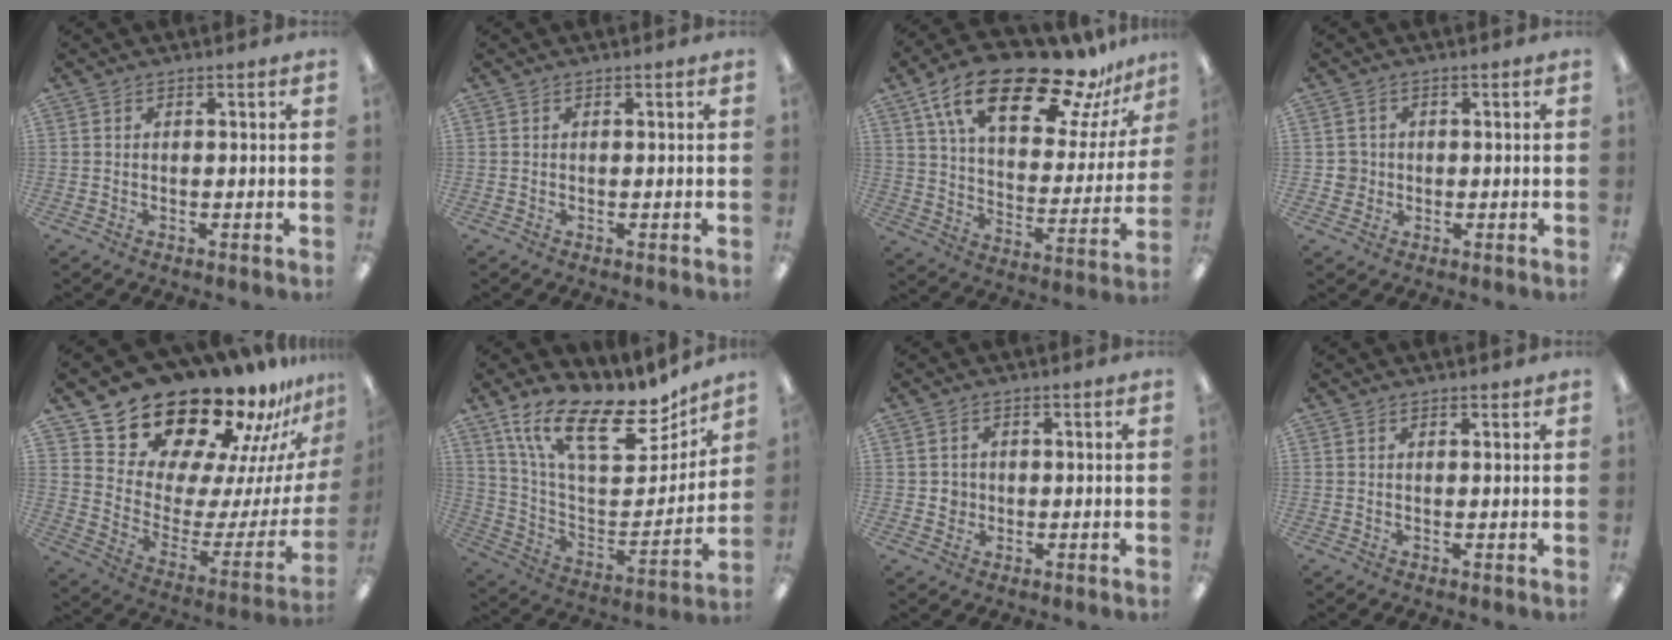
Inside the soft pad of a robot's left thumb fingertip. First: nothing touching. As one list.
[{"total": 0.0}, {"total": 24.3, "force": [17.1, 9.0, 14.9], "torque": [-0.245, -0.103, 0.288]}, {"total": 3.4, "force": [-0.1, 3.4, 0.4], "torque": [-0.004, 0.004, -0.004]}, {"total": 21.1, "force": [19.2, 7.4, 4.8], "torque": [-0.089, -0.163, 0.347]}, {"total": 19.5, "force": [13.6, 7.2, 12.1], "torque": [-0.209, -0.089, 0.236]}, {"total": 2.5, "force": [-0.1, 2.5, 0.3], "torque": [-0.002, 0.002, -0.006]}, {"total": 0.7, "force": [0.6, 0.3, 0.1], "torque": [0.005, -0.003, 0.010]}]